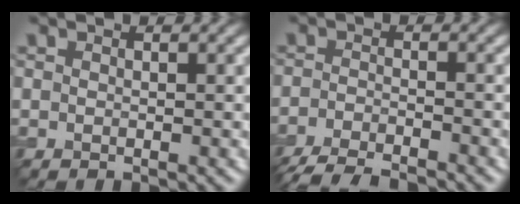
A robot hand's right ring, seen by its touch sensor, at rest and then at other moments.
{"total": 6.1, "force": [-5.4, 1.0, 2.7], "torque": [-0.046, -0.020, -0.096]}